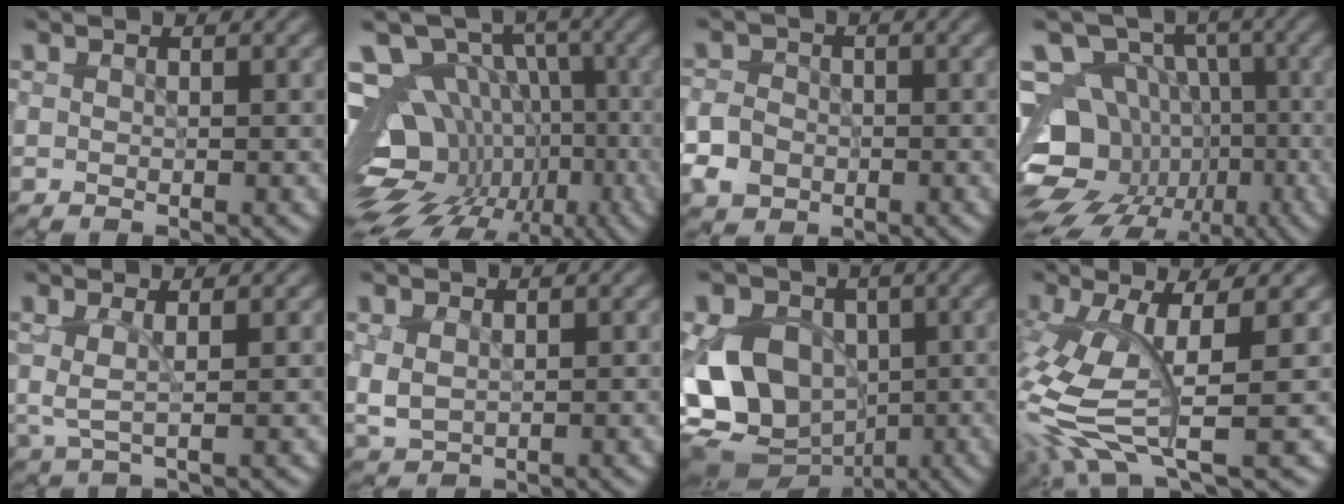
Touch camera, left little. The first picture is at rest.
{"total": 17.0, "force": [-5.3, 13.2, 9.3], "torque": [-0.156, 0.002, -0.061]}
{"total": 3.3, "force": [-1.3, 2.7, 1.3], "torque": [-0.027, -0.004, -0.032]}
{"total": 15.6, "force": [-4.9, 12.7, 7.5], "torque": [-0.121, -0.004, -0.097]}
{"total": 2.0, "force": [0.5, 0.5, 1.8], "torque": [-0.045, -0.002, 0.009]}
{"total": 1.9, "force": [0.5, 1.3, 1.3], "torque": [-0.035, -0.004, 0.014]}
{"total": 13.8, "force": [-0.2, 11.1, 8.2], "torque": [-0.163, 0.003, -0.023]}
{"total": 7.8, "force": [0.0, 2.3, 7.4], "torque": [-0.173, -0.011, -0.003]}